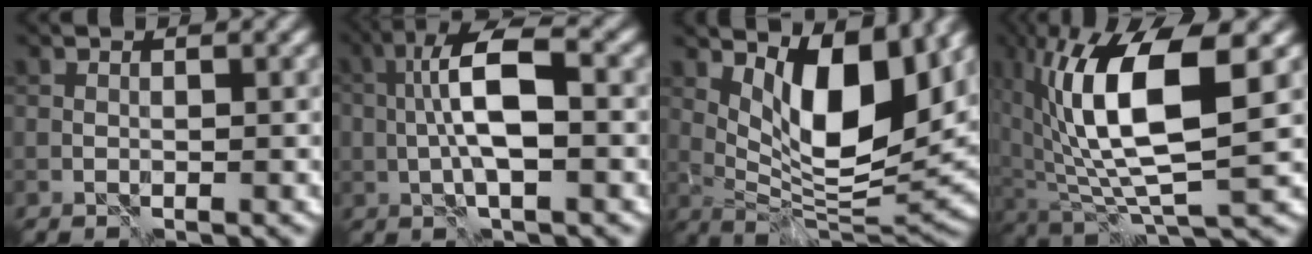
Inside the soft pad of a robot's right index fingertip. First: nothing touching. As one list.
[{"total": 6.6, "force": [0.3, 2.1, 6.2], "torque": [-0.118, 0.016, -0.003]}, {"total": 9.7, "force": [3.9, 3.9, 7.9], "torque": [-0.127, -0.014, 0.073]}, {"total": 10.9, "force": [2.2, 4.0, 9.9], "torque": [-0.190, 0.002, 0.041]}]